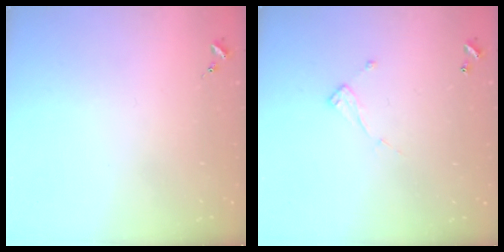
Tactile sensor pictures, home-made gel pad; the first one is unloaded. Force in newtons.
{"total": 6.6, "press": 6.6, "slide": 0.1}